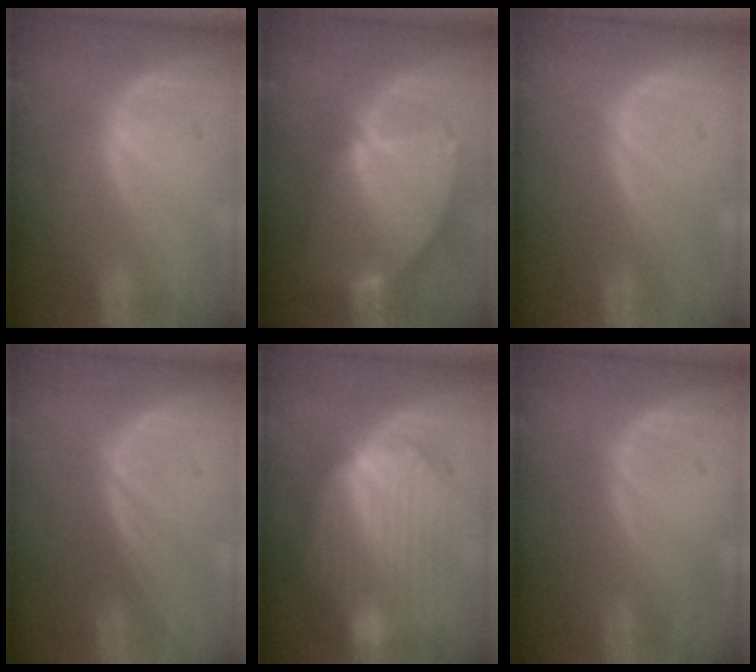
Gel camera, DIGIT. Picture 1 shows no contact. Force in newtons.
{"total": 8.5, "press": 7.5, "slide": 4.1}
{"total": 0.0}
{"total": 0.0}
{"total": 9.4, "press": 9.4, "slide": 0.5}
{"total": 0.0}